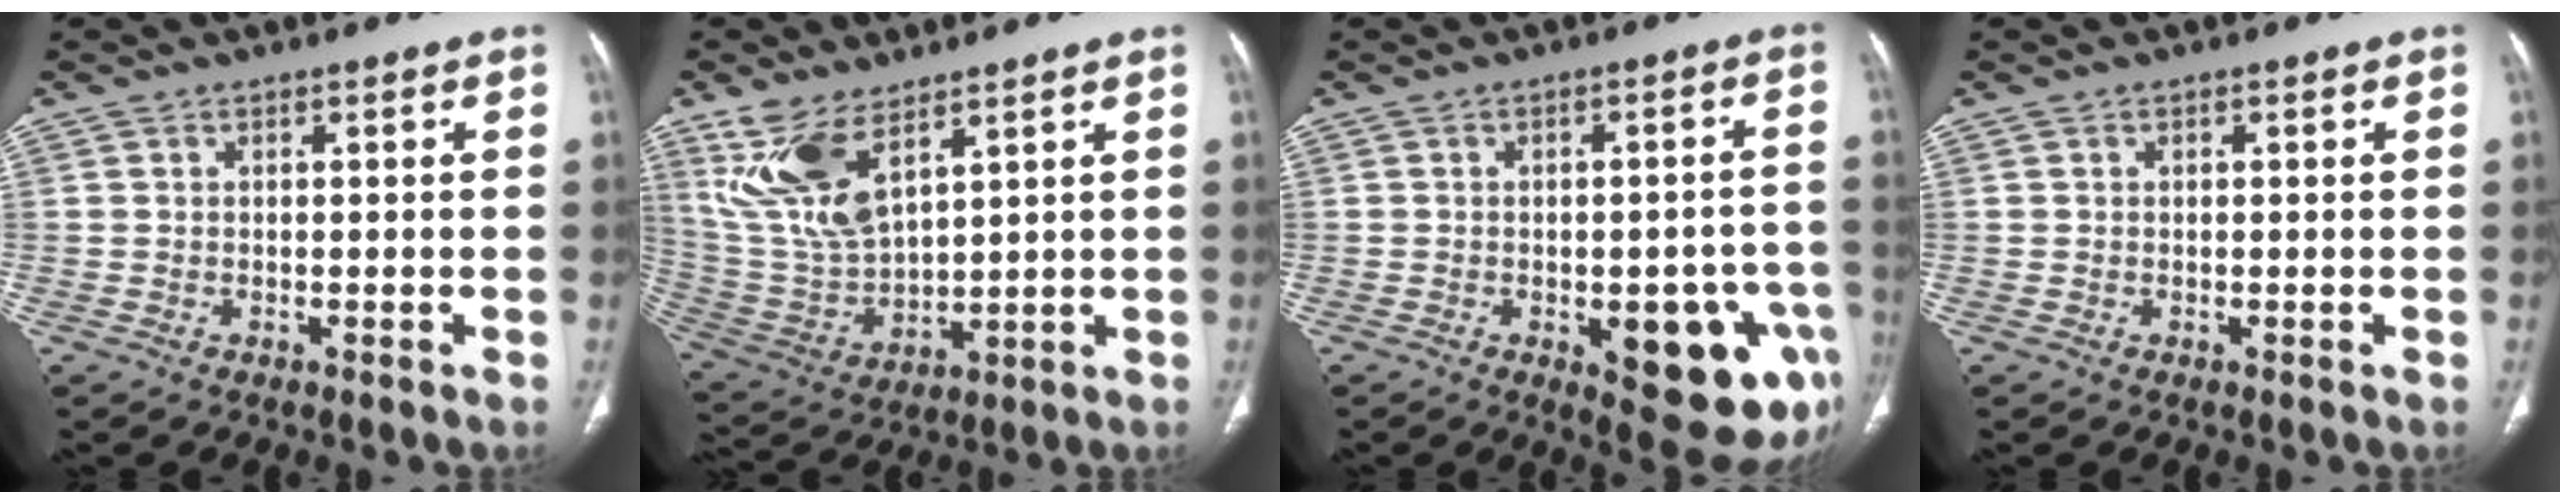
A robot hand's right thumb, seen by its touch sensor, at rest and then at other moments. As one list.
[{"total": 12.8, "force": [7.4, 5.5, 9.0], "torque": [-0.181, -0.031, 0.169]}, {"total": 15.6, "force": [-5.4, 6.6, 13.1], "torque": [-0.117, 0.021, -0.048]}, {"total": 0.0}]